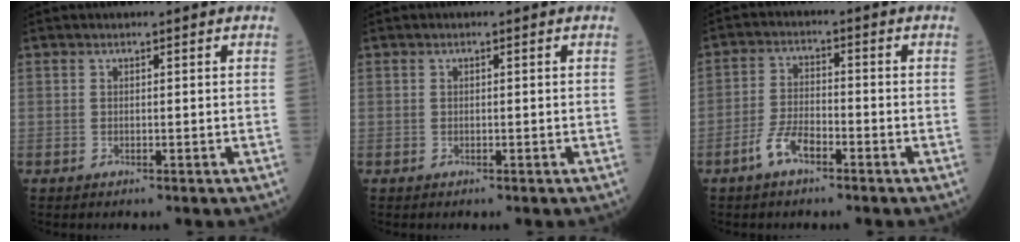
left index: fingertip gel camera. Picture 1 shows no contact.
{"total": 0.0}
{"total": 4.7, "force": [-3.0, 1.6, 3.2], "torque": [-0.073, 0.001, -0.061]}